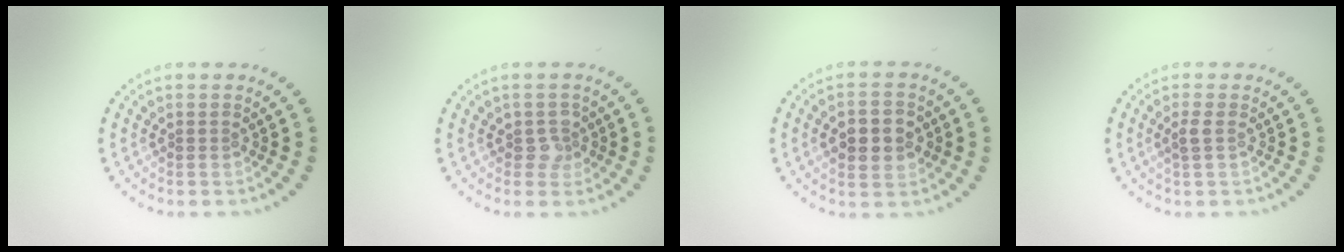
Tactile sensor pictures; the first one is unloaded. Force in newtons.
{"total": 1.7, "press": 1.4, "slide": 0.8}
{"total": 4.6, "press": 4.6, "slide": 0.1}
{"total": 1.1, "press": 1.0, "slide": 0.5}